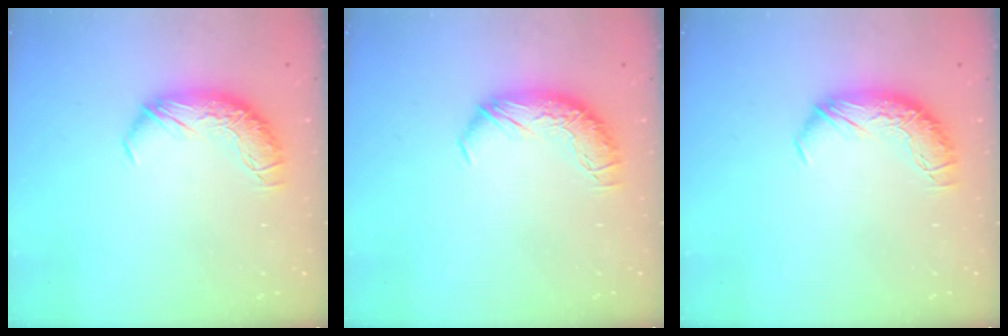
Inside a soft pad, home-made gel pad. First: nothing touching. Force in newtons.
{"total": 0.0}
{"total": 0.0}